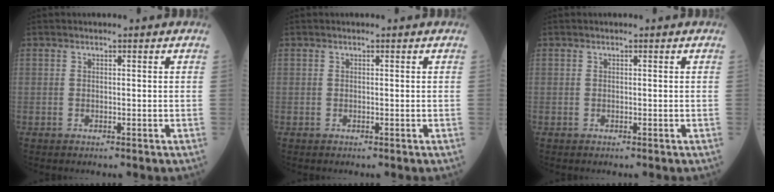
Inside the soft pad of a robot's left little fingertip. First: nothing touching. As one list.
[{"total": 0.0}, {"total": 0.0}]